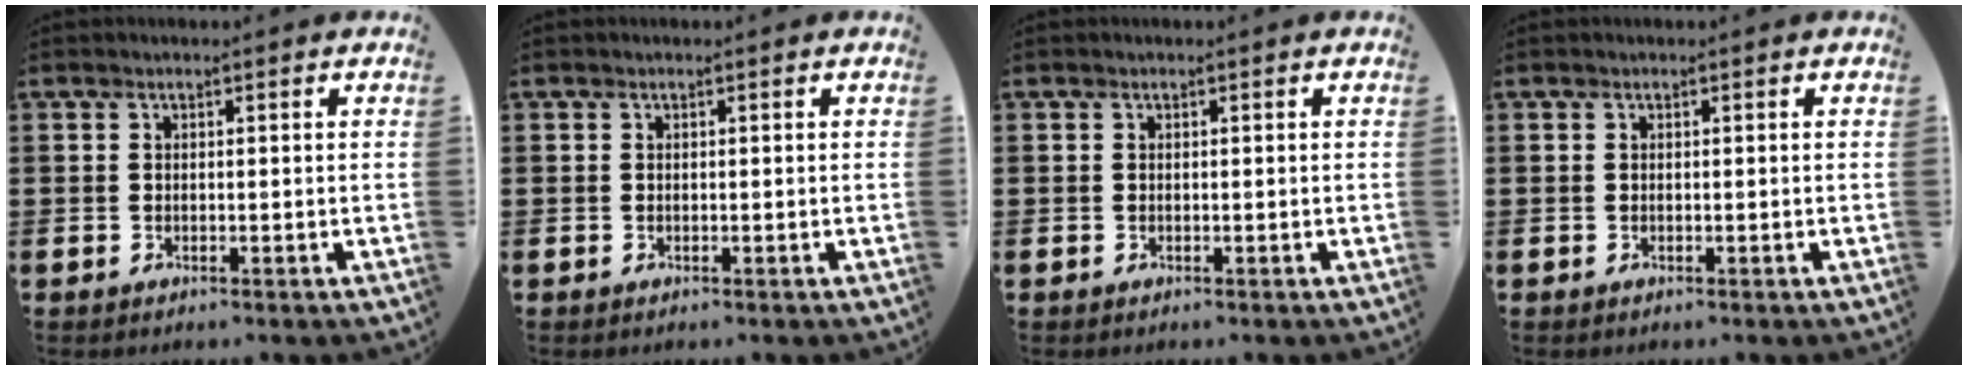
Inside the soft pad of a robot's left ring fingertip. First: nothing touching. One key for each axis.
{"total": 0.0}
{"total": 0.0}
{"total": 0.0}